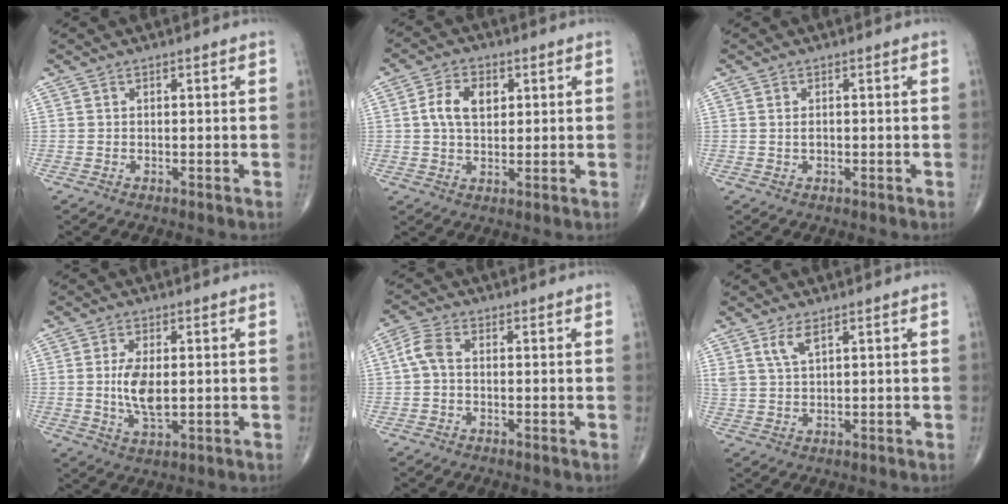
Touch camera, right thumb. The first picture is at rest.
{"total": 7.0, "force": [1.6, 4.5, 5.1], "torque": [-0.085, 0.002, 0.027]}
{"total": 1.1, "force": [0.0, 0.7, 0.9], "torque": [-0.015, -0.001, 0.001]}
{"total": 7.0, "force": [0.2, 3.2, 6.2], "torque": [-0.120, -0.012, 0.006]}
{"total": 4.0, "force": [-0.1, 2.3, 3.3], "torque": [-0.077, 0.011, -0.010]}
{"total": 3.6, "force": [2.1, 1.2, 2.6], "torque": [-0.056, -0.008, 0.049]}